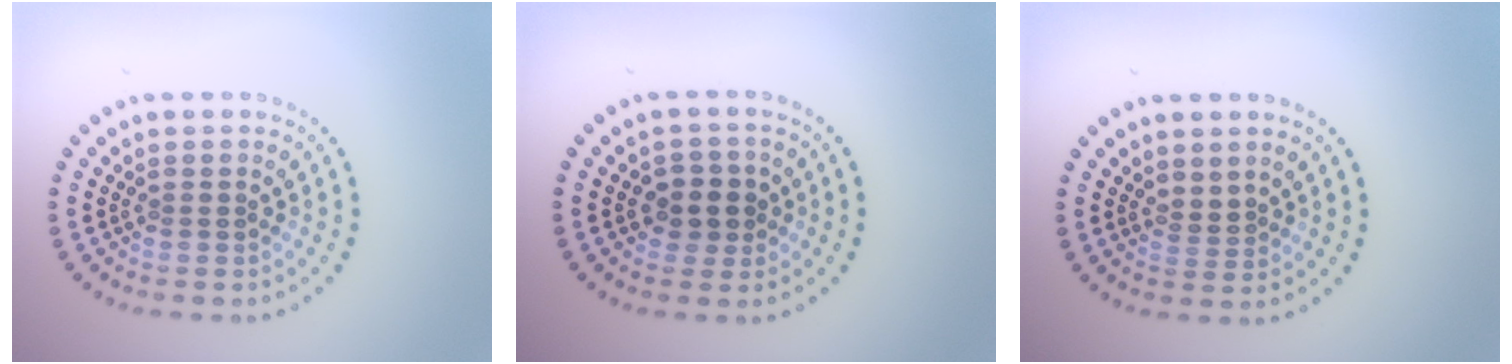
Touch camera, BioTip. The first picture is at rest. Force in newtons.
{"total": 2.4, "press": 2.3, "slide": 0.8}
{"total": 1.1, "press": 0.8, "slide": 0.8}